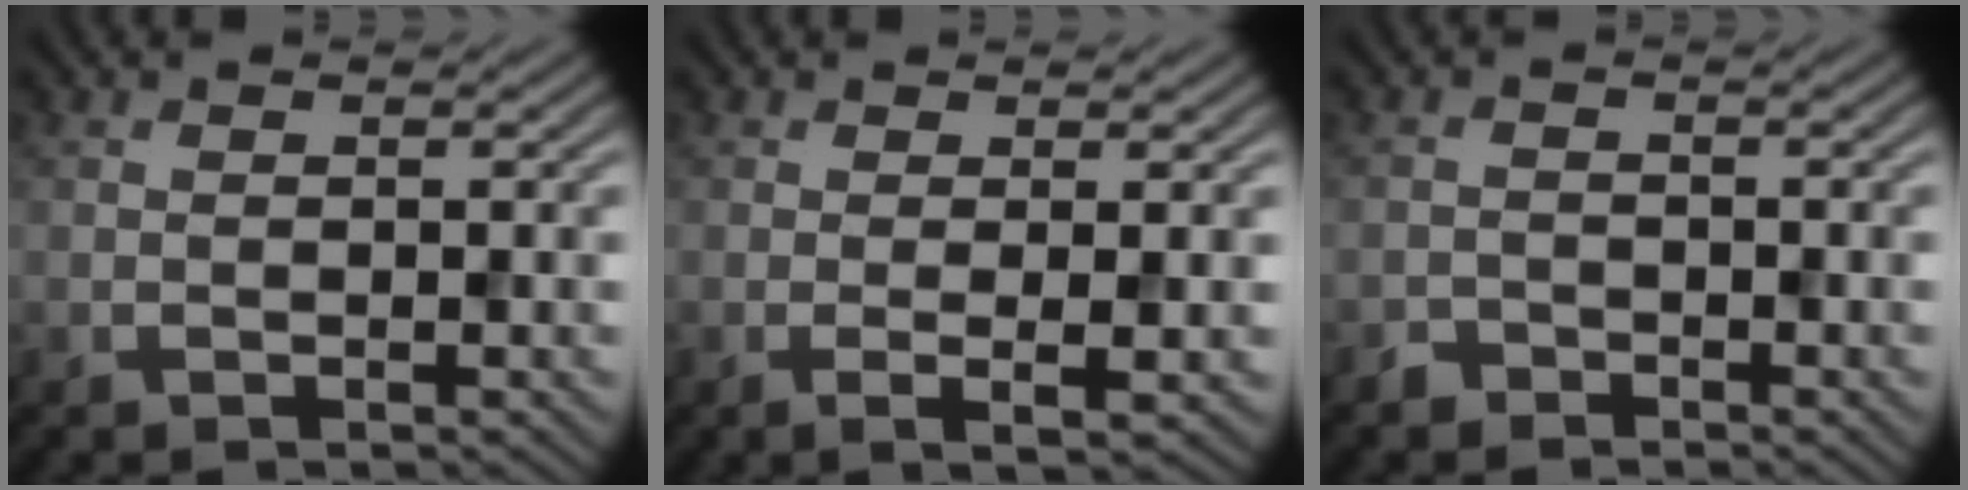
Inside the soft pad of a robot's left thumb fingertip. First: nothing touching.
{"total": 2.5, "force": [0.2, 0.5, 2.4], "torque": [-0.040, 0.000, 0.003]}
{"total": 1.3, "force": [-1.1, 0.4, -0.4], "torque": [0.009, -0.002, -0.022]}